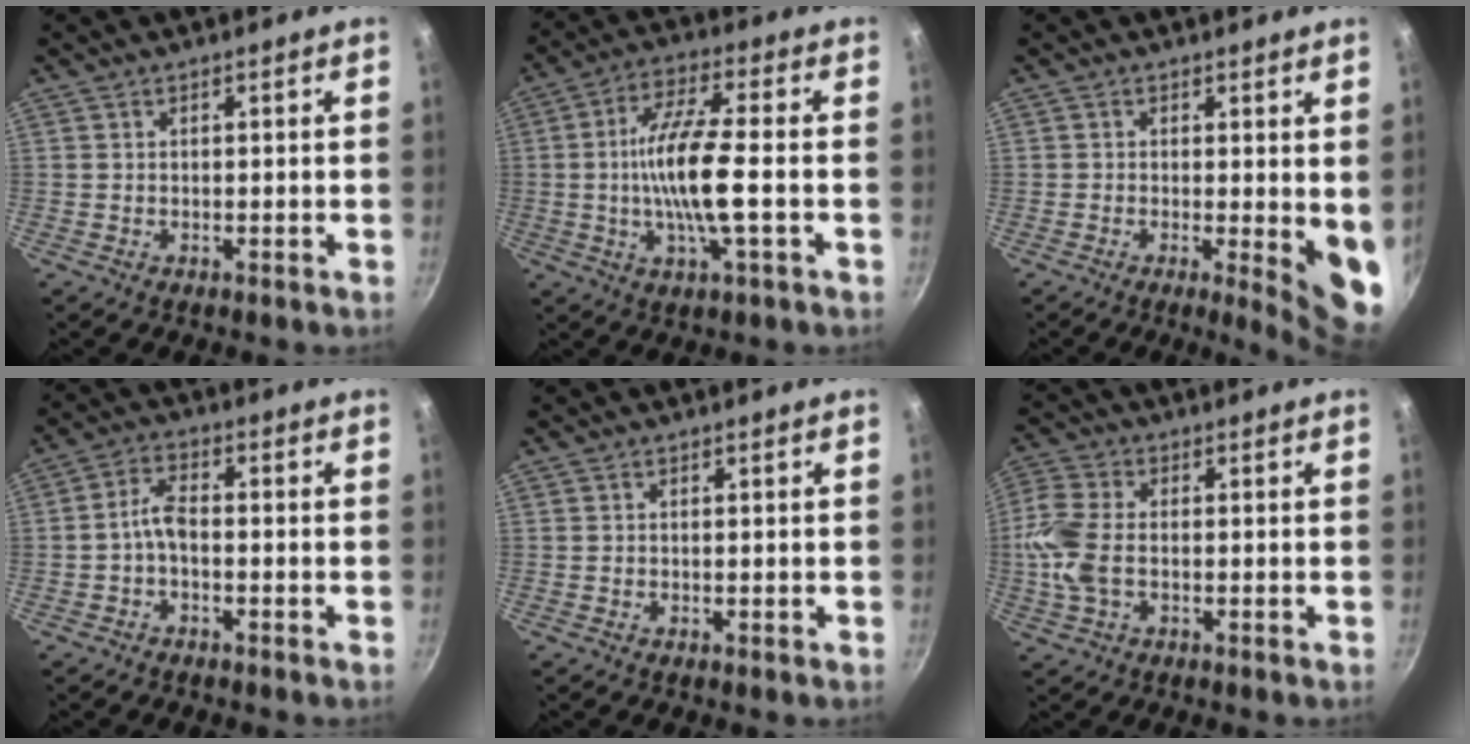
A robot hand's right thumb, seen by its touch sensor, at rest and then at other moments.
{"total": 12.6, "force": [-1.5, 2.7, 12.3], "torque": [-0.235, 0.018, -0.036]}
{"total": 7.6, "force": [-0.4, 2.4, 7.2], "torque": [-0.080, -0.017, -0.004]}
{"total": 4.2, "force": [-1.4, 2.1, 3.4], "torque": [-0.069, 0.024, -0.034]}
{"total": 0.0}
{"total": 8.8, "force": [-1.0, 5.2, 7.0], "torque": [-0.159, 0.012, -0.032]}